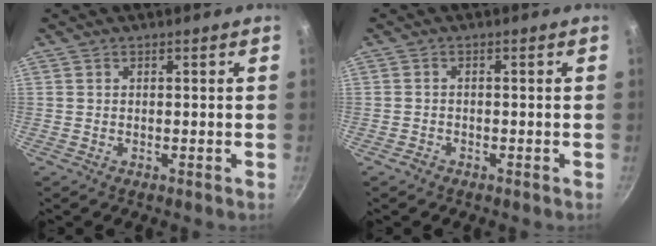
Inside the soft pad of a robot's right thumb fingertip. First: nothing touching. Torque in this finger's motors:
{"motor_torque": [-0.11, -0.03, -0.18, 0.30, -0.01]}